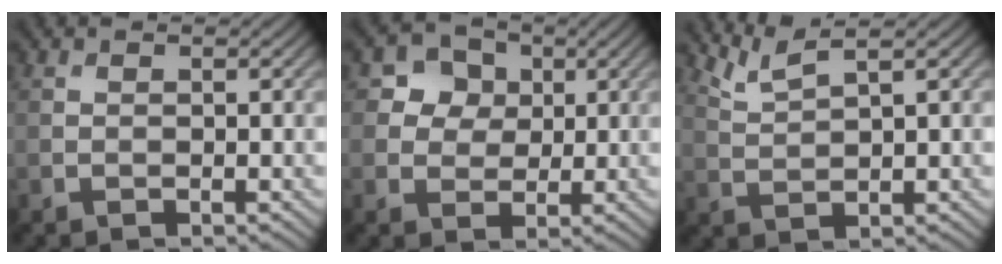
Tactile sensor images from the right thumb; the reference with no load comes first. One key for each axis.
{"total": 4.9, "fx": 1.6, "fy": 4.3, "fz": 1.7, "tx": -0.047, "ty": -0.002, "tz": 0.024}
{"total": 3.5, "fx": 2.7, "fy": 0.4, "fz": 2.2, "tx": -0.048, "ty": 0.008, "tz": 0.064}